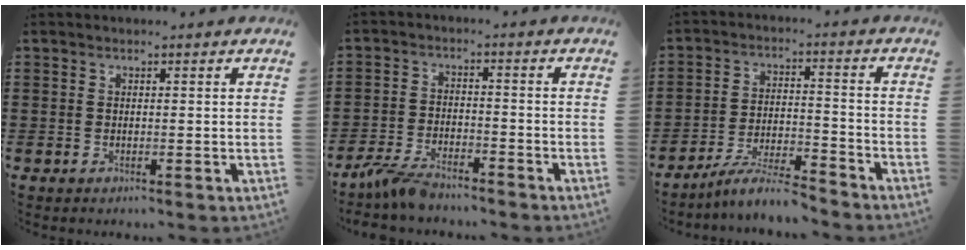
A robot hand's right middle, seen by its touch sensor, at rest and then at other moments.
{"total": 5.1, "force": [-4.5, 1.0, 2.0], "torque": [-0.063, -0.007, -0.094]}
{"total": 6.7, "force": [-6.1, 0.4, 2.7], "torque": [-0.052, 0.000, -0.115]}